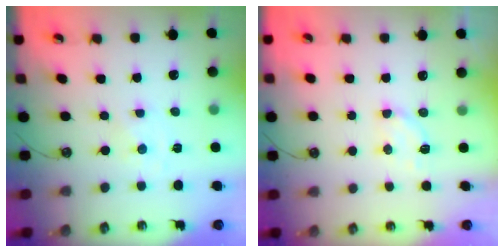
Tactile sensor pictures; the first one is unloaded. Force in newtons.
{"total": 6.5, "press": 6.4, "slide": 1.0}